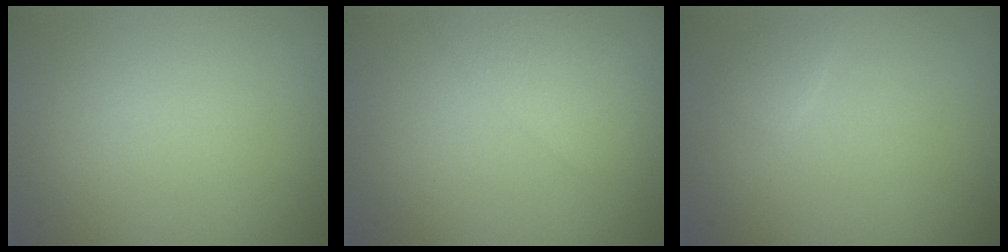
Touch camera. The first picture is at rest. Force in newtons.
{"total": 2.3, "press": 2.3, "slide": 0.0}
{"total": 0.8, "press": 0.8, "slide": 0.0}